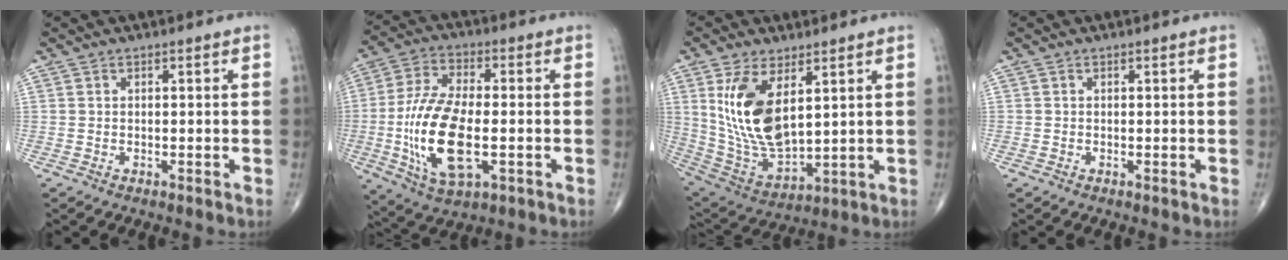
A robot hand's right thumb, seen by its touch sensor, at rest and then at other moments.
{"total": 17.7, "force": [-3.2, 8.0, 15.5], "torque": [-0.312, 0.010, -0.055]}
{"total": 15.7, "force": [4.9, 7.7, 12.8], "torque": [-0.239, -0.024, 0.116]}
{"total": 0.0}